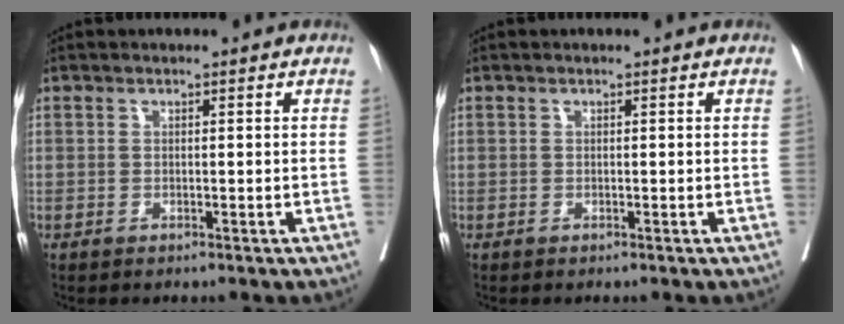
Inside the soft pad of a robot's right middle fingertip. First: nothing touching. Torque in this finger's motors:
{"motor_torque": [0.00, 0.00, 0.00, 0.00]}